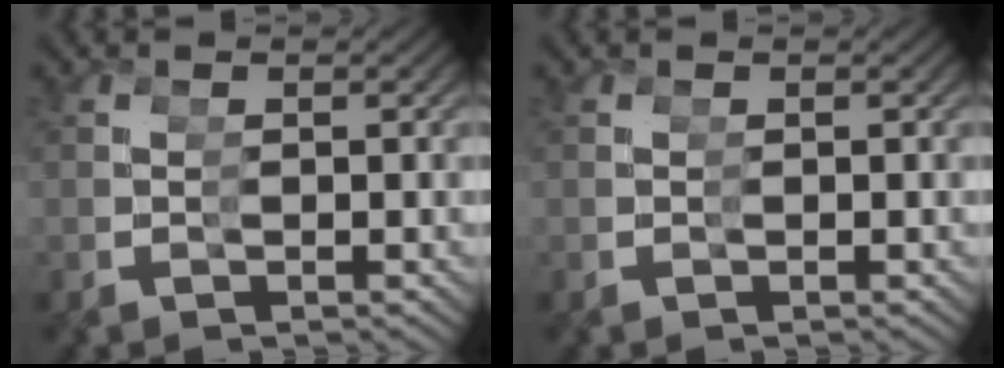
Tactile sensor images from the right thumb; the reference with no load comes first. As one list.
[{"total": 0.0}]